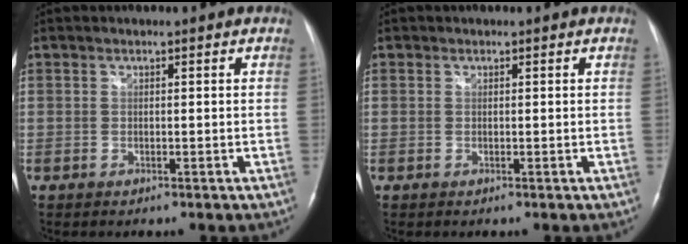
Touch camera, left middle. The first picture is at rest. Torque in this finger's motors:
{"motor_torque": [-0.09, 0.10, -0.13, -0.01]}